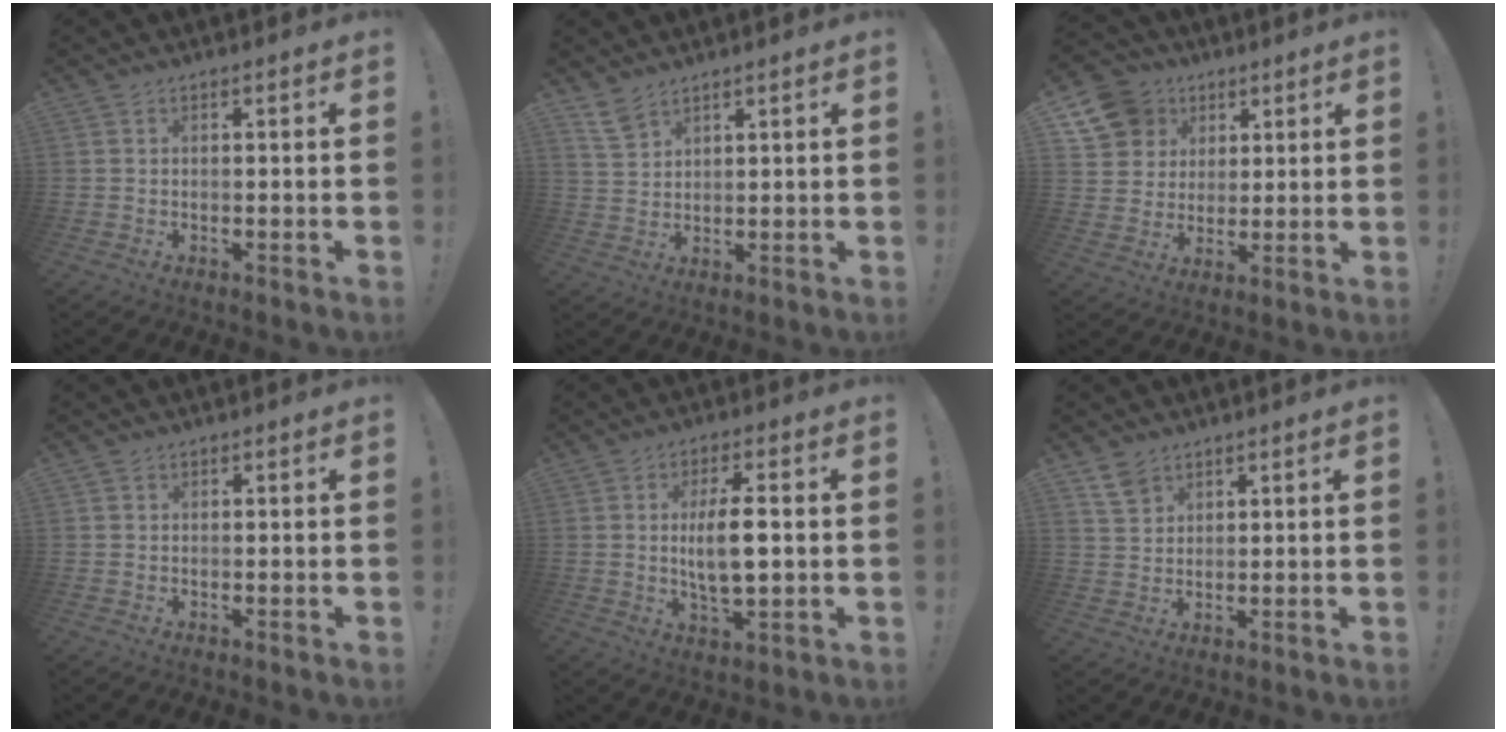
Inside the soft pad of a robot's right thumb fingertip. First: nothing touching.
{"total": 5.7, "force": [4.4, 2.7, 2.5], "torque": [-0.048, -0.019, 0.086]}
{"total": 12.6, "force": [5.7, 10.6, 3.8], "torque": [-0.051, -0.029, 0.116]}
{"total": 0.7, "force": [0.5, 0.5, 0.0], "torque": [0.003, -0.001, 0.009]}
{"total": 9.6, "force": [1.0, 3.1, 9.0], "torque": [-0.160, -0.010, 0.010]}
{"total": 5.0, "force": [3.5, 3.1, 1.8], "torque": [-0.025, -0.015, 0.067]}